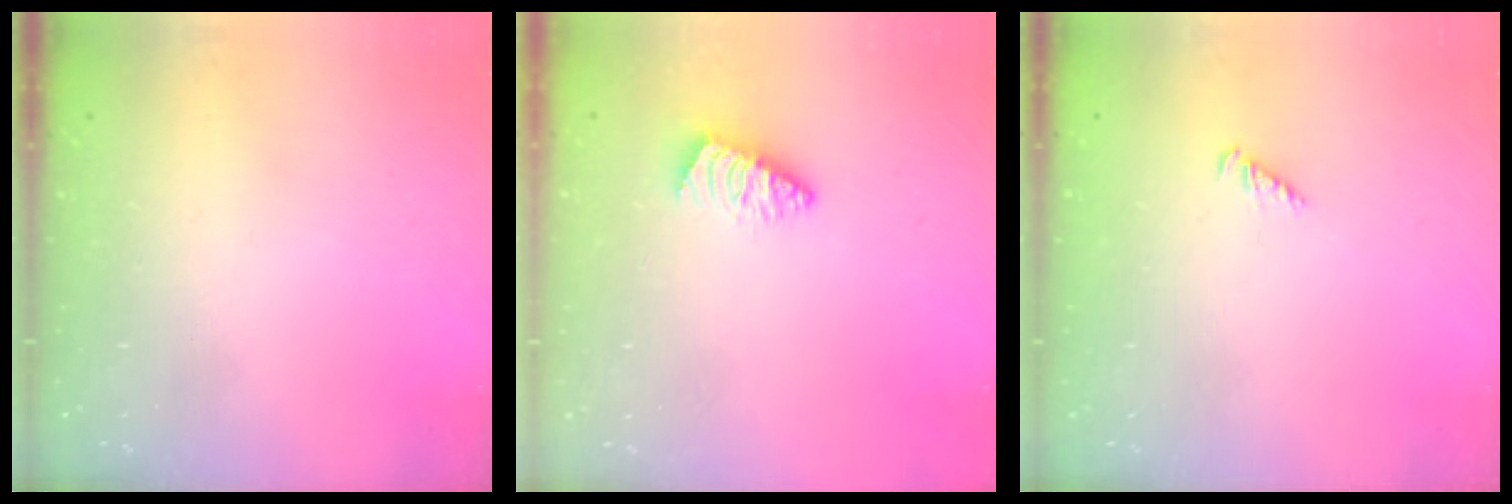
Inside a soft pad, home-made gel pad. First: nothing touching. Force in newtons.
{"total": 1.1, "press": 1.1, "slide": 0.2}
{"total": 2.3, "press": 2.2, "slide": 0.4}